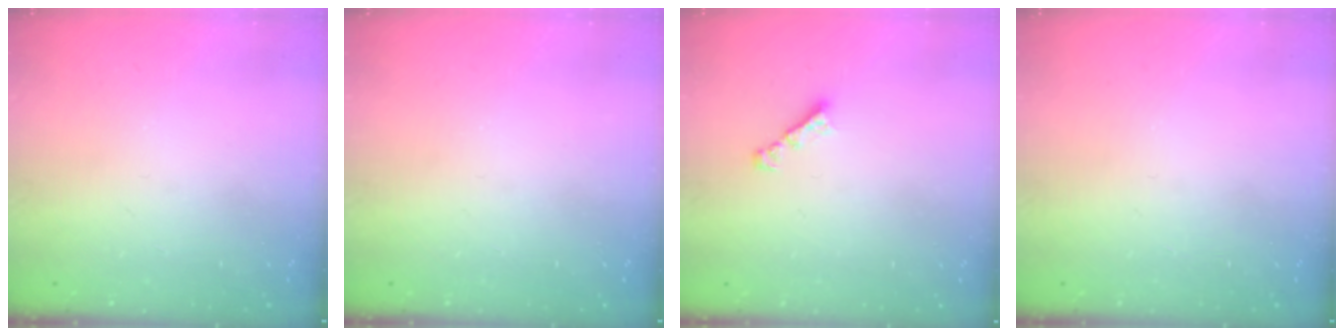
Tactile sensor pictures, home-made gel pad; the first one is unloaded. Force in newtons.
{"total": 0.0}
{"total": 1.7, "press": 1.6, "slide": 0.5}
{"total": 0.0}